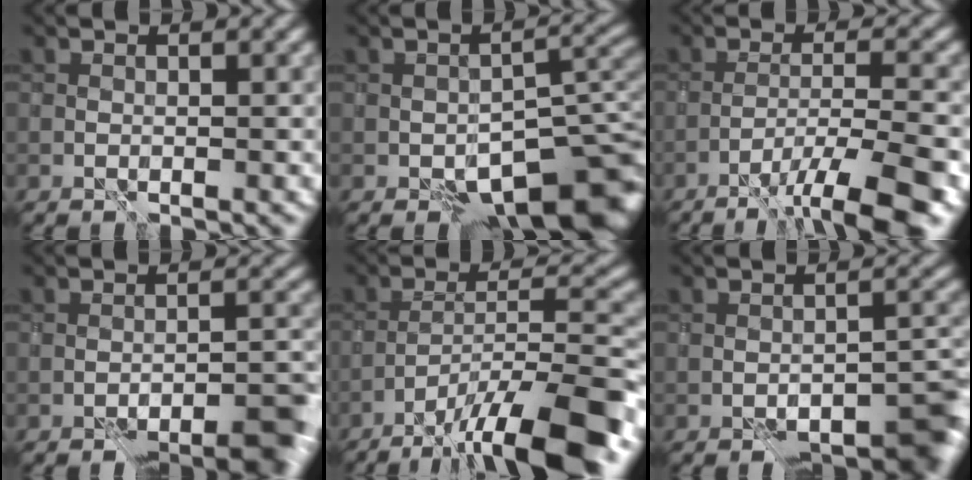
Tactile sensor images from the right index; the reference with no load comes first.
{"total": 9.3, "force": [-5.9, 4.0, 6.0], "torque": [-0.059, -0.004, -0.088]}
{"total": 8.0, "force": [-5.4, 1.4, 5.7], "torque": [-0.081, 0.008, -0.084]}
{"total": 6.0, "force": [-5.1, 1.3, 3.0], "torque": [-0.038, 0.007, -0.064]}
{"total": 12.0, "force": [-8.2, 2.4, 8.4], "torque": [-0.135, 0.013, -0.133]}
{"total": 6.6, "force": [-5.3, 2.1, 3.3], "torque": [-0.032, 0.006, -0.062]}